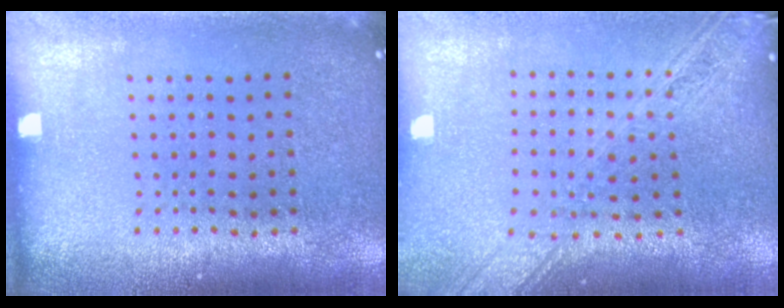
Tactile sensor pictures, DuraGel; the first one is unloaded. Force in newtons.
{"total": 2.2, "press": 1.8, "slide": 1.2}